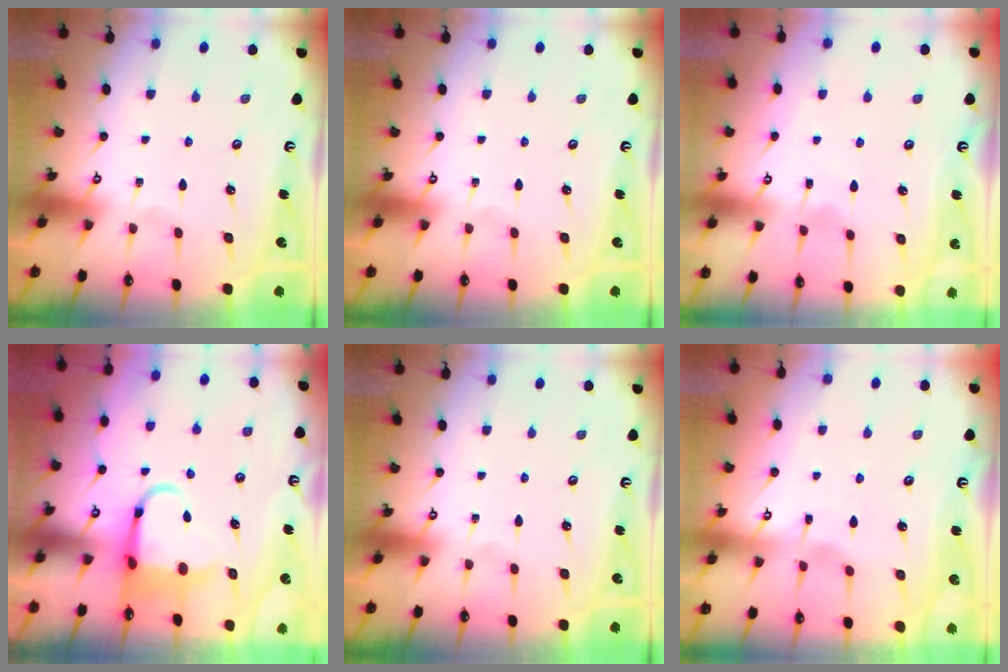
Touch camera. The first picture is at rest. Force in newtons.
{"total": 0.0}
{"total": 3.1, "press": 3.1, "slide": 0.4}
{"total": 6.1, "press": 6.0, "slide": 1.3}
{"total": 0.0}
{"total": 2.6, "press": 2.6, "slide": 0.3}